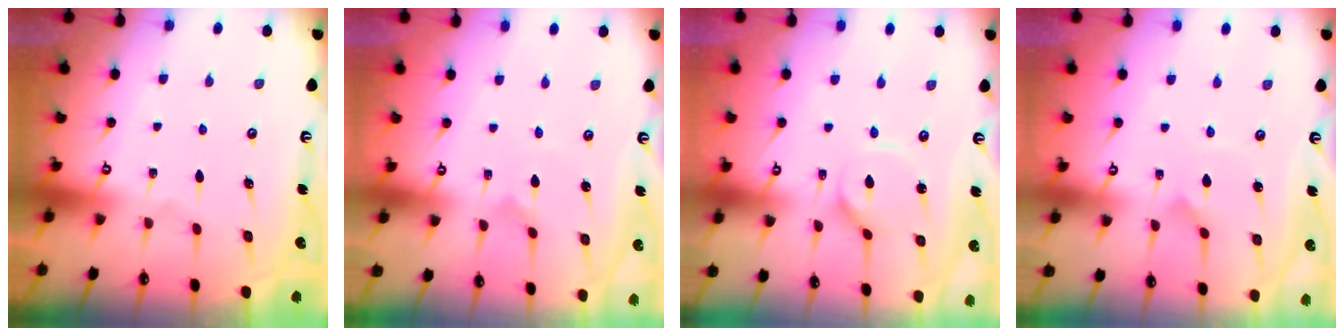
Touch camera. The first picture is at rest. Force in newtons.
{"total": 0.0}
{"total": 3.9, "press": 3.9, "slide": 0.3}
{"total": 2.9, "press": 2.9, "slide": 0.2}